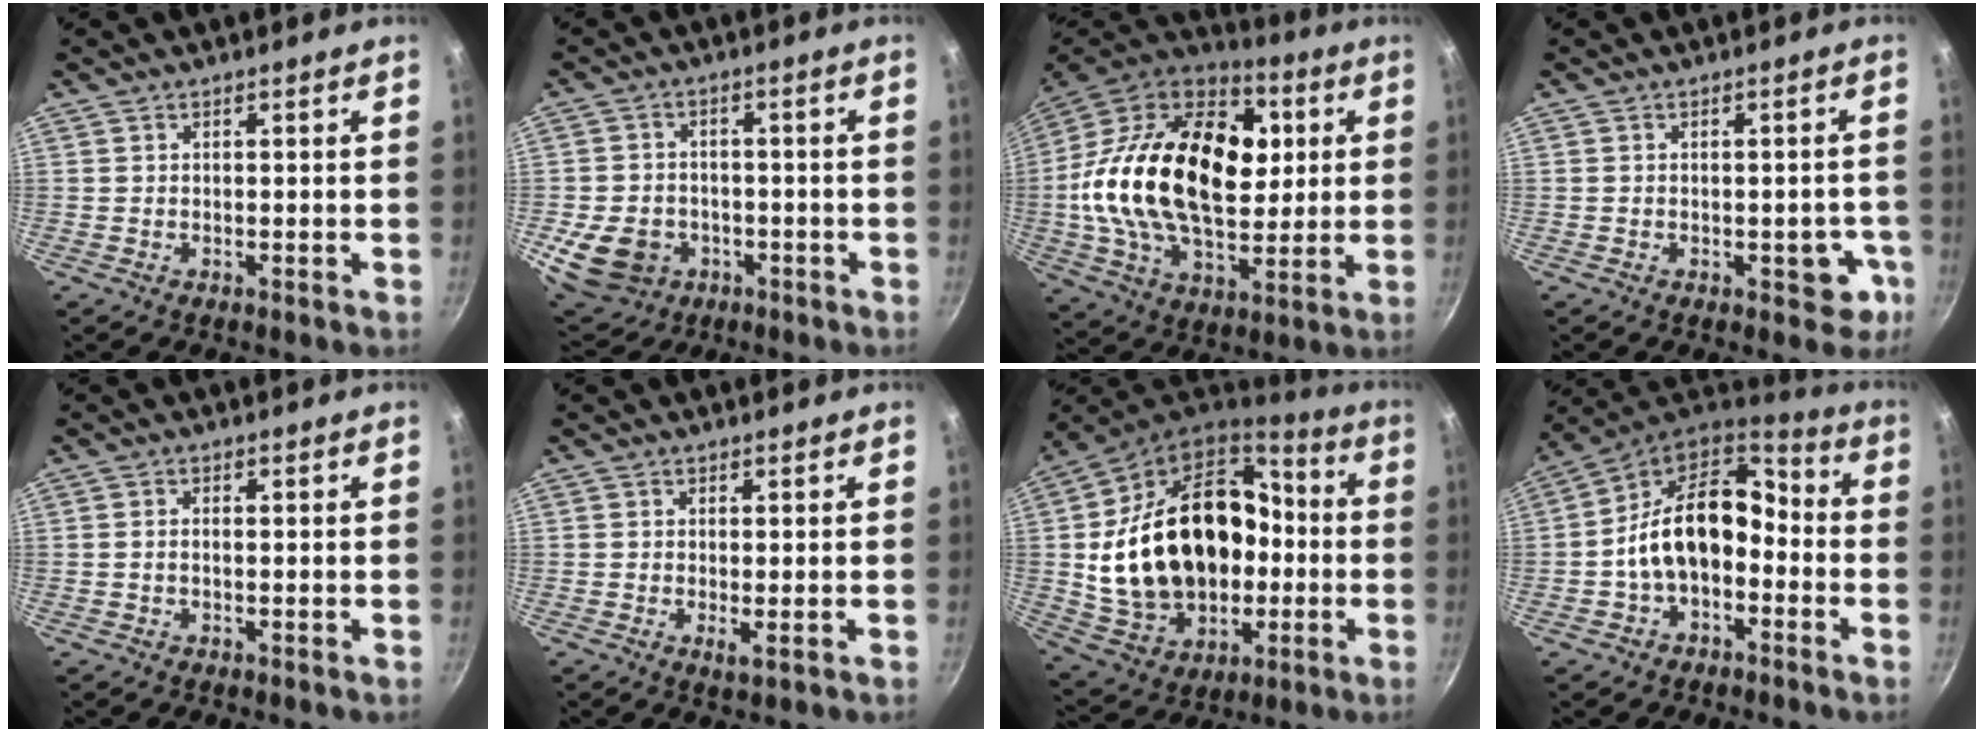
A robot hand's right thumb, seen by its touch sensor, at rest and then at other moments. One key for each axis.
{"total": 11.7, "fx": -3.5, "fy": 9.5, "fz": 6.0, "tx": -0.099, "ty": 0.019, "tz": -0.042}
{"total": 32.4, "fx": 3.9, "fy": 19.9, "fz": 25.2, "tx": -0.433, "ty": 0.018, "tz": 0.055}
{"total": 5.4, "fx": -1.9, "fy": 2.9, "fz": 4.1, "tx": -0.013, "ty": 0.014, "tz": -0.022}
{"total": 1.0, "fx": -0.1, "fy": 0.5, "fz": 0.9, "tx": -0.018, "ty": 0.004, "tz": -0.003}
{"total": 1.6, "fx": -0.3, "fy": 0.3, "fz": 1.6, "tx": -0.029, "ty": -0.008, "tz": -0.003}
{"total": 29.5, "fx": -1.0, "fy": 20.8, "fz": 20.9, "tx": -0.343, "ty": 0.050, "tz": 0.005}
{"total": 15.9, "fx": -2.7, "fy": 10.5, "fz": 11.7, "tx": -0.170, "ty": 0.058, "tz": -0.059}